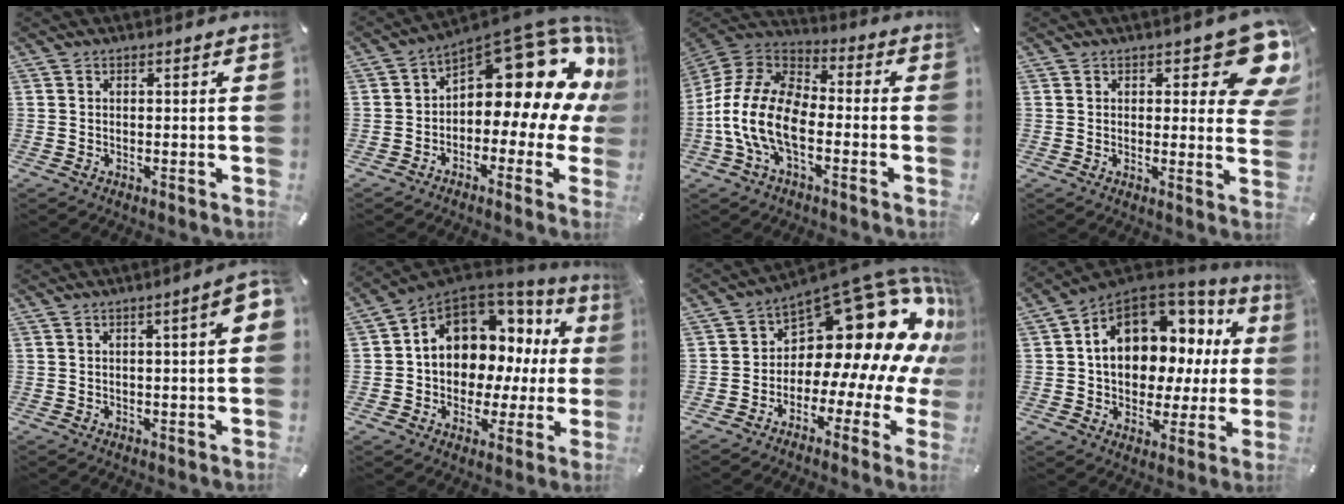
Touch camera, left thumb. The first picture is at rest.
{"total": 16.0, "force": [8.0, 8.1, 11.3], "torque": [-0.127, -0.083, 0.126]}
{"total": 14.6, "force": [-6.2, 8.1, 10.4], "torque": [-0.231, 0.015, -0.115]}
{"total": 10.9, "force": [5.7, 4.7, 8.1], "torque": [-0.087, -0.038, 0.097]}
{"total": 5.7, "force": [1.0, 1.1, 5.5], "torque": [-0.084, -0.003, 0.015]}
{"total": 11.0, "force": [4.0, 8.8, 5.2], "torque": [-0.097, -0.039, 0.075]}
{"total": 20.9, "force": [8.4, 11.6, 15.2], "torque": [-0.208, -0.084, 0.150]}
{"total": 14.9, "force": [4.1, 10.7, 9.5], "torque": [-0.149, -0.024, 0.073]}